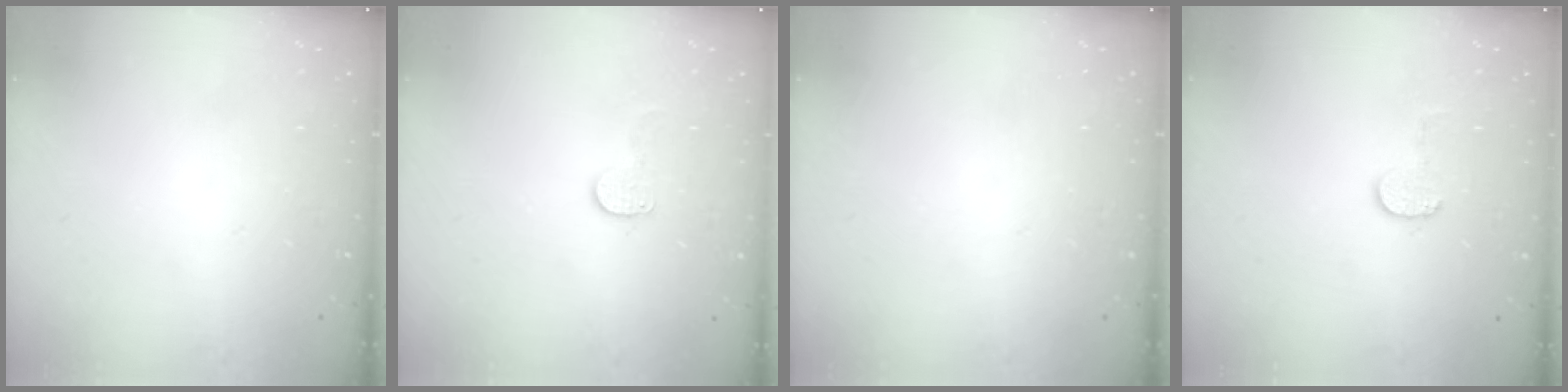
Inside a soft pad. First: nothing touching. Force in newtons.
{"total": 6.0, "press": 5.9, "slide": 0.5}
{"total": 0.0}
{"total": 6.4, "press": 6.4, "slide": 0.6}